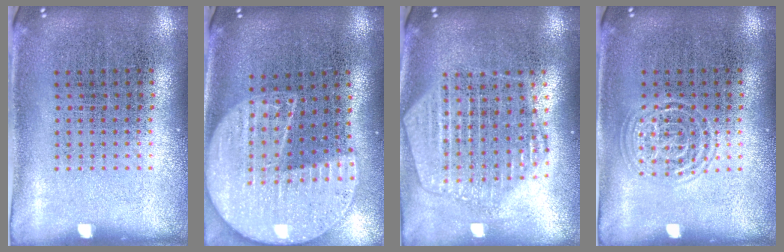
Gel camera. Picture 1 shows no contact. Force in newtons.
{"total": 2.3, "press": 2.0, "slide": 1.1}
{"total": 2.2, "press": 1.9, "slide": 1.0}
{"total": 1.4, "press": 1.3, "slide": 0.3}